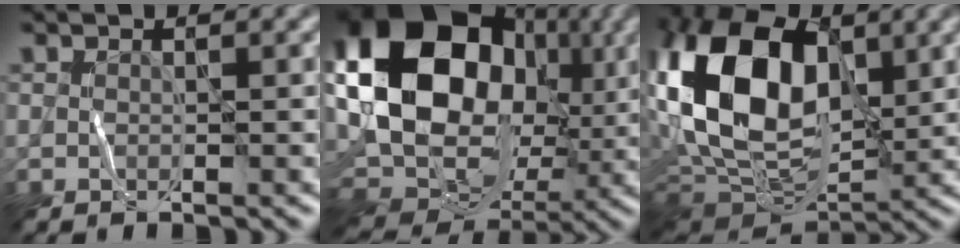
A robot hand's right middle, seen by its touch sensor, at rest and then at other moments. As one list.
[{"total": 19.3, "force": [3.1, 13.8, 13.1], "torque": [-0.266, 0.023, 0.049]}, {"total": 16.2, "force": [2.8, 10.2, 12.3], "torque": [-0.266, 0.019, 0.034]}]